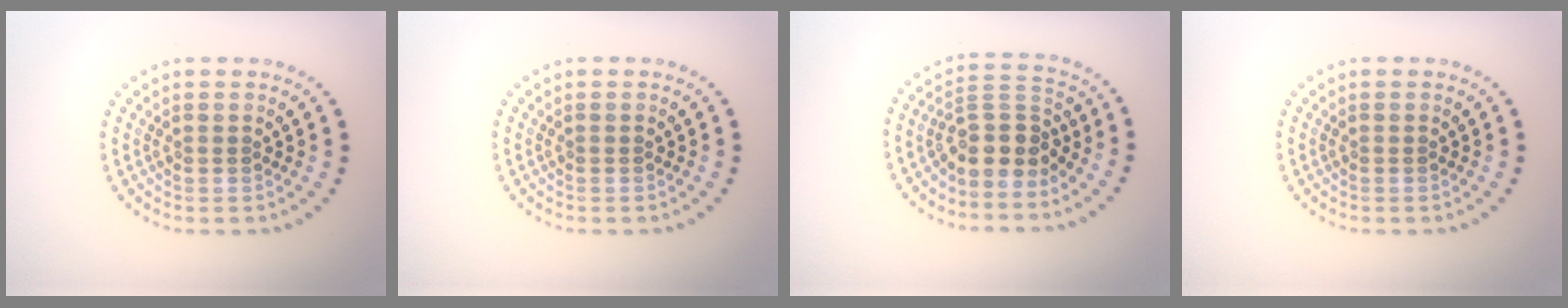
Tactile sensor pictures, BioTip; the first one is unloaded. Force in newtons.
{"total": 0.0}
{"total": 3.9, "press": 3.3, "slide": 1.9}
{"total": 0.0}